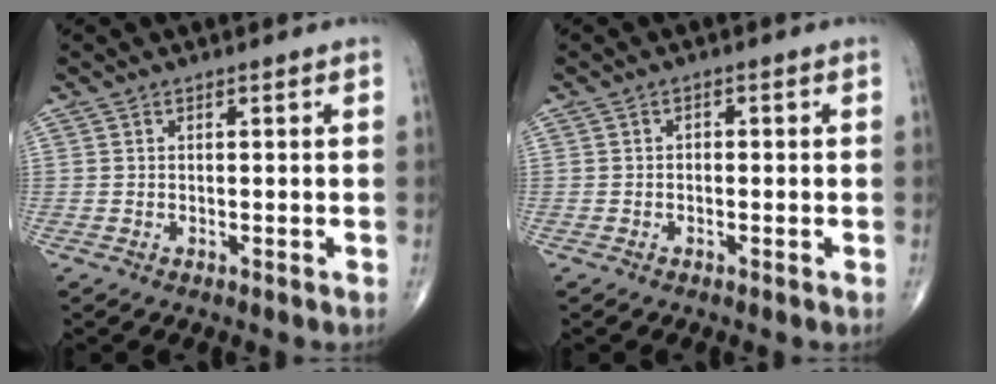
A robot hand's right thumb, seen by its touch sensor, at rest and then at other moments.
{"total": 0.9, "force": [-0.1, 0.6, 0.6], "torque": [0.001, 0.003, -0.007]}